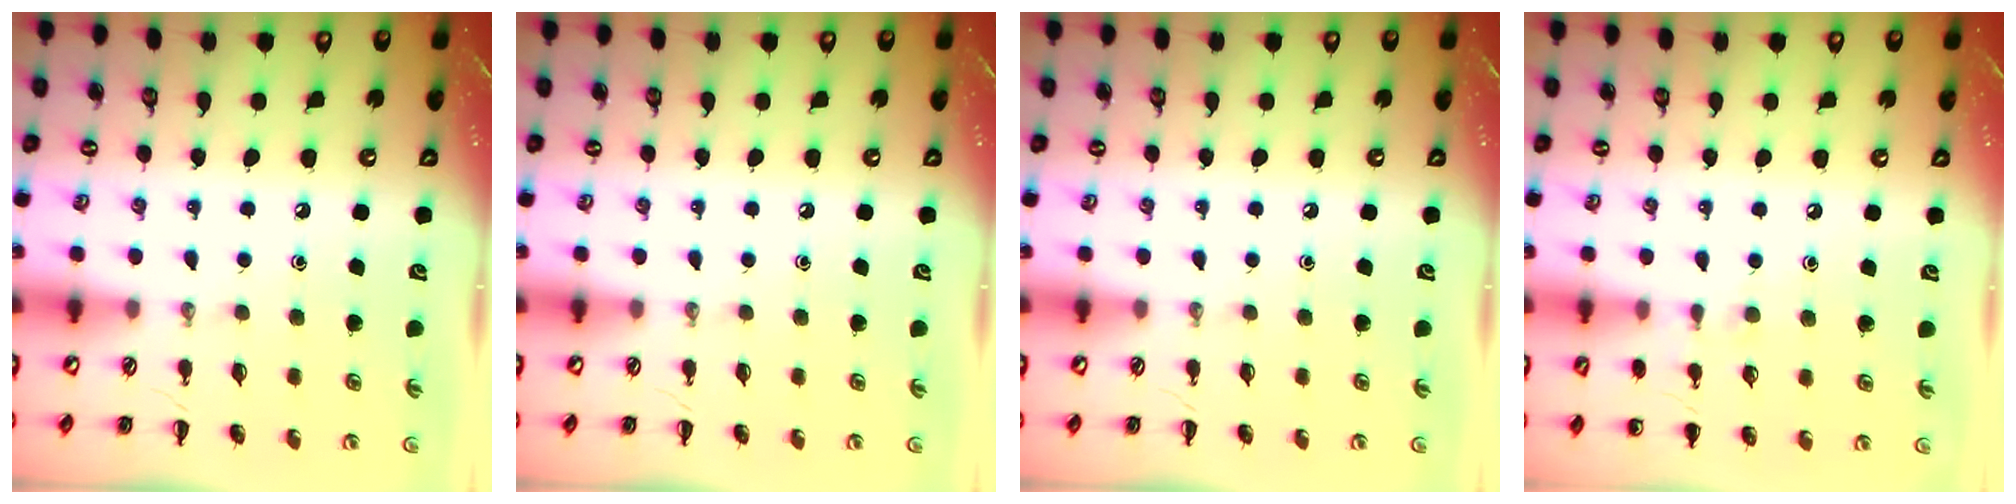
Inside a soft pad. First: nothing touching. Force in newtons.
{"total": 0.0}
{"total": 0.0}
{"total": 5.0, "press": 4.7, "slide": 1.7}